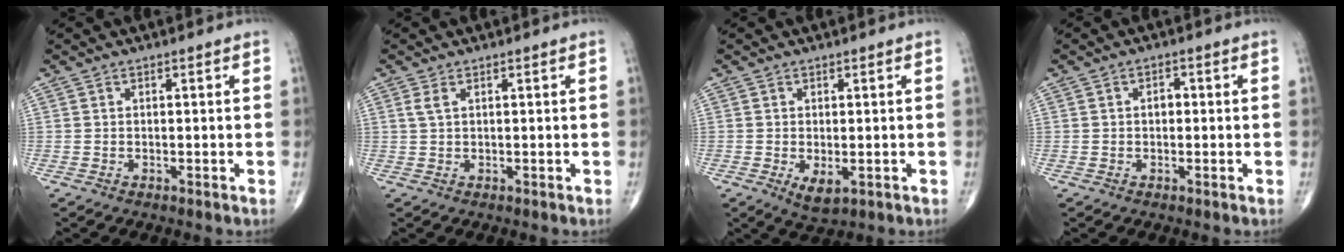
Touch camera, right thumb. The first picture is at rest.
{"total": 1.5, "force": [0.6, 0.6, 1.2], "torque": [-0.032, 0.008, 0.018]}
{"total": 3.6, "force": [-1.0, 1.7, 3.0], "torque": [-0.049, -0.010, -0.008]}
{"total": 1.8, "force": [0.0, 1.3, 1.3], "torque": [-0.013, 0.006, -0.004]}